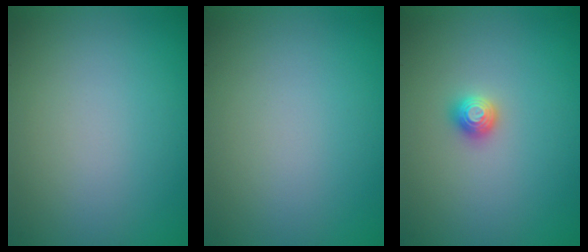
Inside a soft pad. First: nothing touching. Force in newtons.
{"total": 0.0}
{"total": 1.2, "press": 1.1, "slide": 0.3}